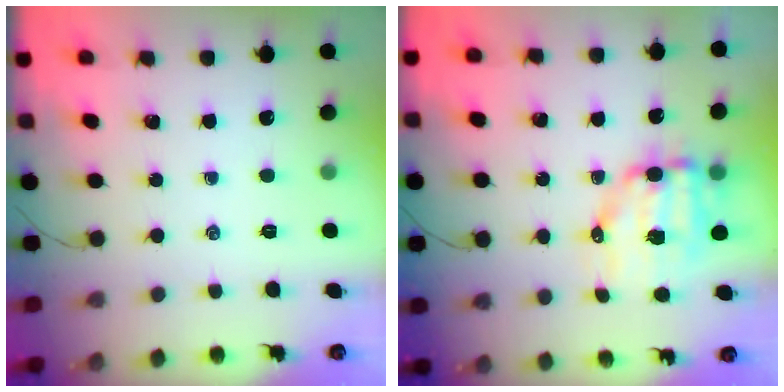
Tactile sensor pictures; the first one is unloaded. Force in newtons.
{"total": 10.0, "press": 9.7, "slide": 2.2}